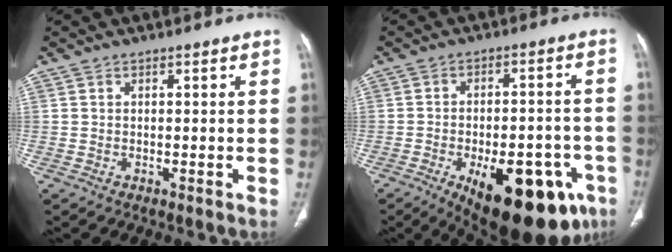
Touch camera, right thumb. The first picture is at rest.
{"total": 22.4, "force": [-10.1, 10.1, 17.3], "torque": [-0.176, 0.029, -0.125]}